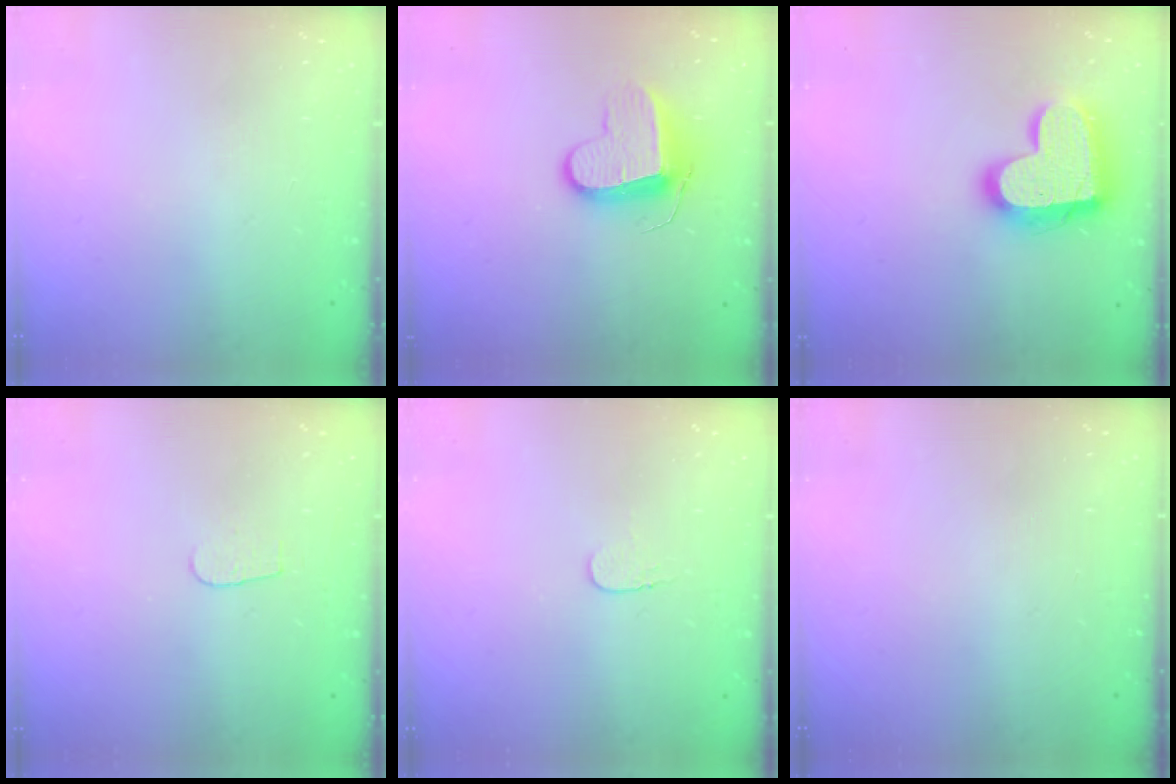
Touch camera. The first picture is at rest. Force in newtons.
{"total": 9.9, "press": 9.9, "slide": 0.1}
{"total": 19.1, "press": 19.0, "slide": 1.3}
{"total": 3.7, "press": 3.6, "slide": 0.4}
{"total": 3.6, "press": 3.6, "slide": 0.4}
{"total": 0.0}